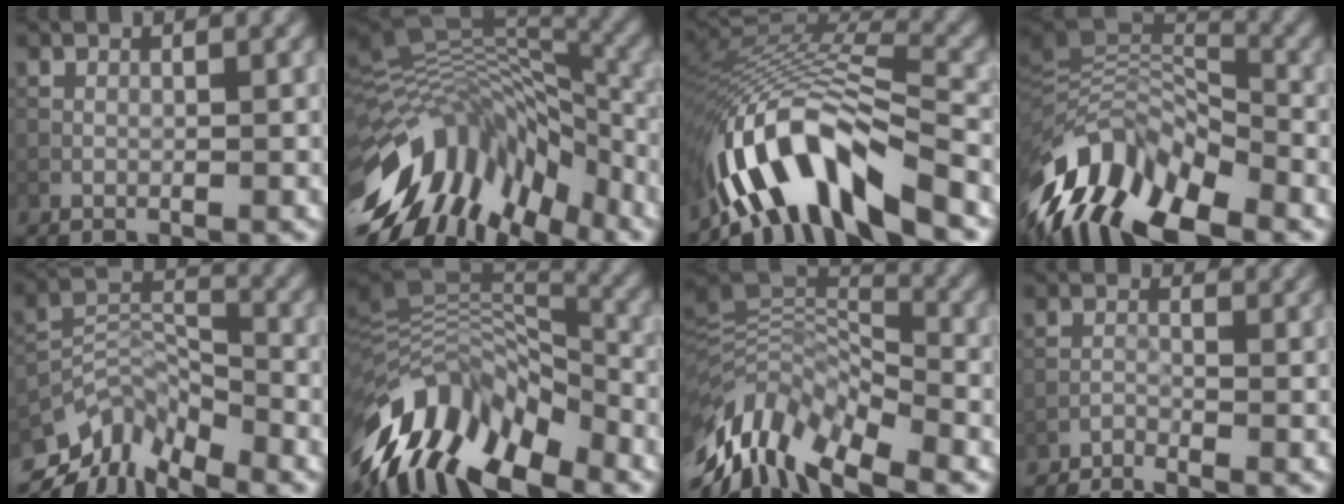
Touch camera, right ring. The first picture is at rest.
{"total": 14.4, "force": [-7.0, 7.0, 10.4], "torque": [-0.206, 0.019, -0.127]}
{"total": 12.0, "force": [-7.6, 2.9, 8.8], "torque": [-0.161, 0.018, -0.131]}
{"total": 12.7, "force": [-6.4, 6.1, 9.1], "torque": [-0.174, 0.021, -0.120]}
{"total": 7.0, "force": [-5.3, 3.1, 3.4], "torque": [-0.052, -0.009, -0.110]}
{"total": 12.6, "force": [-6.8, 5.8, 8.9], "torque": [-0.170, 0.027, -0.119]}
{"total": 12.3, "force": [-5.9, 6.2, 8.8], "torque": [-0.176, 0.010, -0.112]}
{"total": 1.3, "force": [-1.3, 0.2, 0.4], "torque": [-0.012, -0.003, -0.032]}